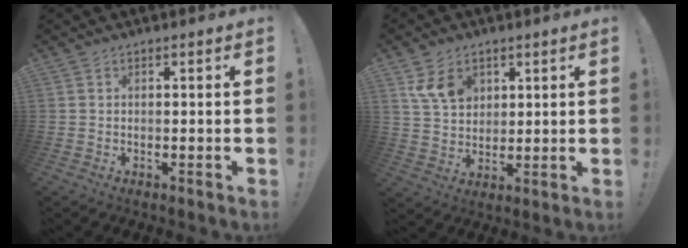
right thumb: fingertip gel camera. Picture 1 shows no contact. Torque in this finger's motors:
{"motor_torque": [0.92, 1.24, 0.18, 0.10, 0.00]}